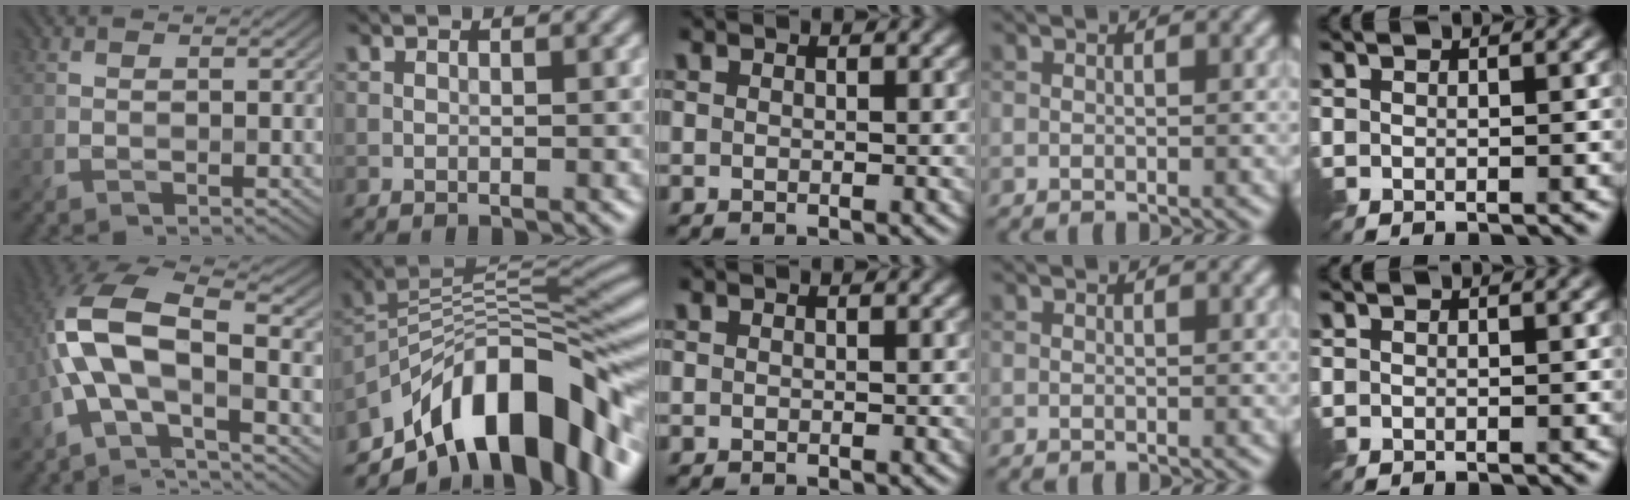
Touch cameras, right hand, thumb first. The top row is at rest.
{"thumb": {"total": 11.0, "force": [-2.2, 4.6, 9.8], "torque": [-0.217, 0.017, -0.058]}, "index": {"total": 13.5, "force": [-7.3, 6.1, 9.6], "torque": [-0.143, 0.026, -0.138]}}